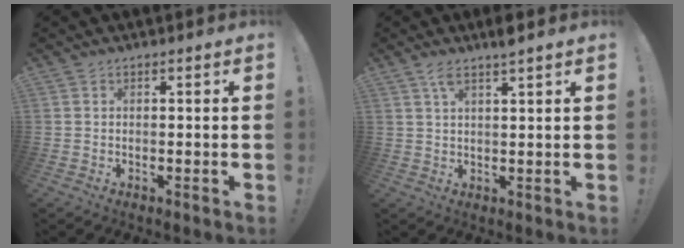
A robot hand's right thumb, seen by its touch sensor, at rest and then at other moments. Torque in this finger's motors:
{"motor_torque": [-0.13, 0.13, 0.01, 0.01, 0.00]}